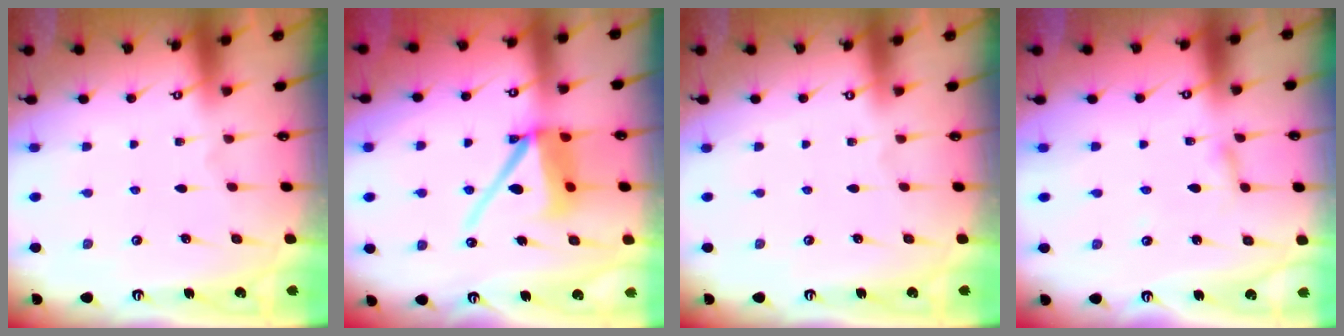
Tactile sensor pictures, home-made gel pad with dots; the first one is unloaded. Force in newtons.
{"total": 12.7, "press": 12.6, "slide": 1.7}
{"total": 0.6, "press": 0.5, "slide": 0.4}
{"total": 2.0, "press": 2.0, "slide": 0.2}